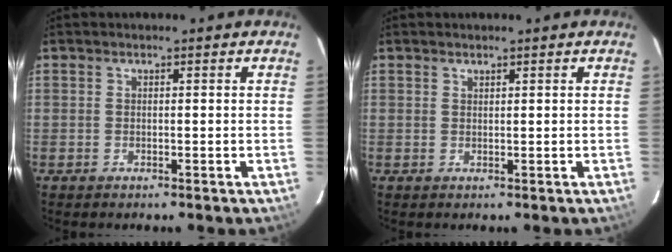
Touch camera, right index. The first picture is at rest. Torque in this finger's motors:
{"motor_torque": [-0.08, 0.00, -0.02, 0.00]}